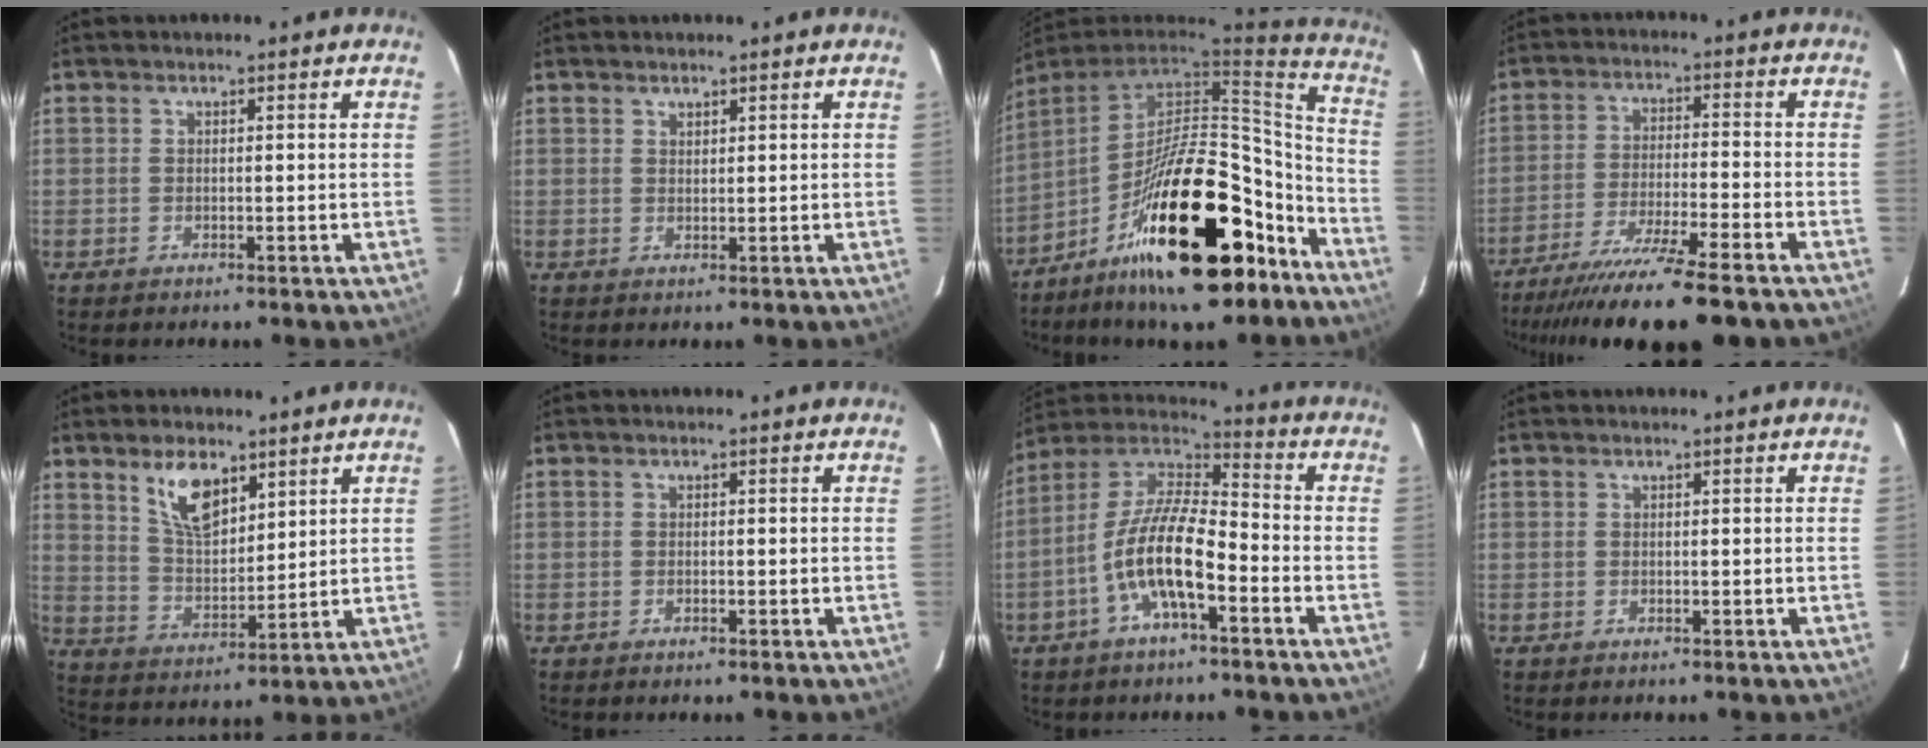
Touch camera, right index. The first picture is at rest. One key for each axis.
{"total": 1.0, "fx": 0.8, "fy": 0.4, "fz": 0.2, "tx": -0.004, "ty": 0.001, "tz": 0.016}
{"total": 26.7, "fx": -15.5, "fy": 10.5, "fz": 19.0, "tx": -0.311, "ty": 0.009, "tz": -0.239}
{"total": 18.0, "fx": -15.1, "fy": 1.0, "fz": 9.7, "tx": -0.191, "ty": -0.038, "tz": -0.244}
{"total": 9.3, "fx": 5.6, "fy": 4.3, "fz": 6.0, "tx": -0.107, "ty": 0.006, "tz": 0.114}
{"total": 0.5, "fx": -0.4, "fy": 0.3, "fz": 0.2, "tx": -0.003, "ty": 0.001, "tz": -0.006}
{"total": 13.0, "fx": -5.3, "fy": 4.0, "fz": 11.2, "tx": -0.225, "ty": 0.002, "tz": -0.106}
{"total": 0.0}